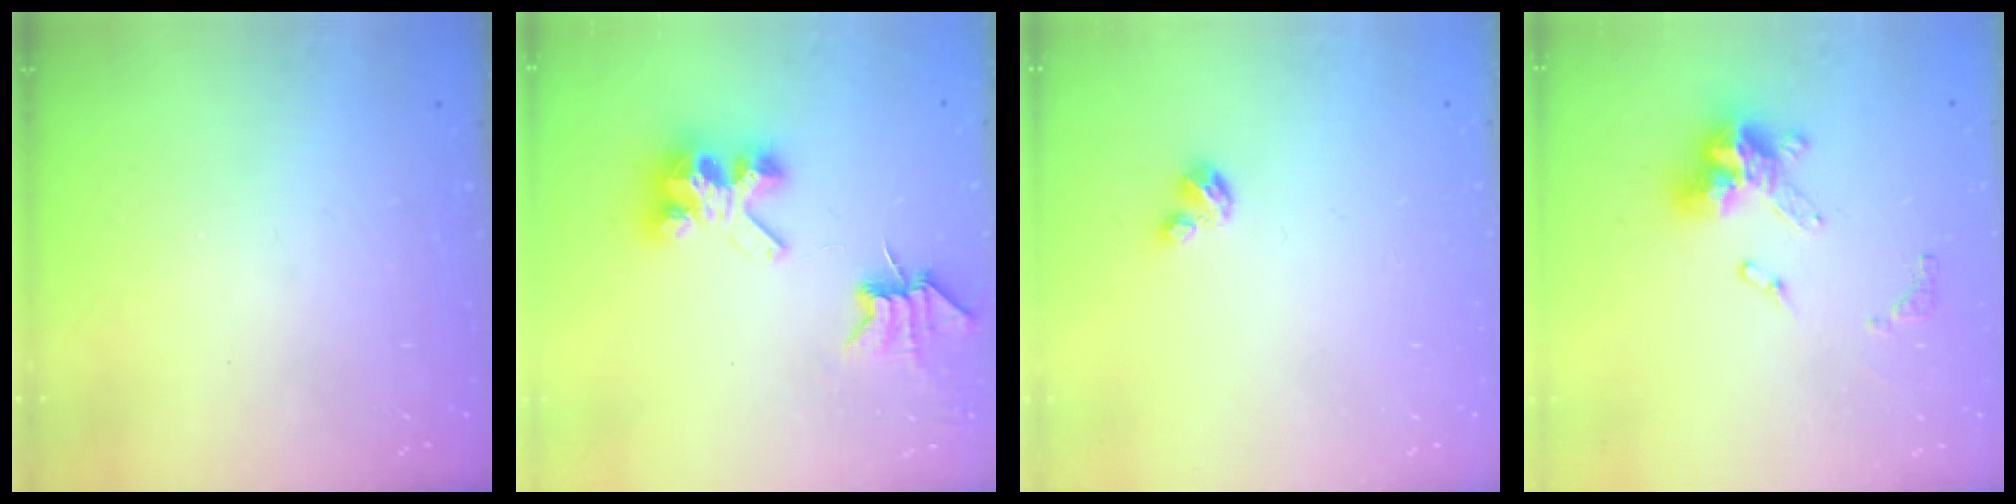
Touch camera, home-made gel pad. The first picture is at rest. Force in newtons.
{"total": 6.7, "press": 6.7, "slide": 0.6}
{"total": 3.2, "press": 3.2, "slide": 0.3}
{"total": 12.8, "press": 12.8, "slide": 0.7}